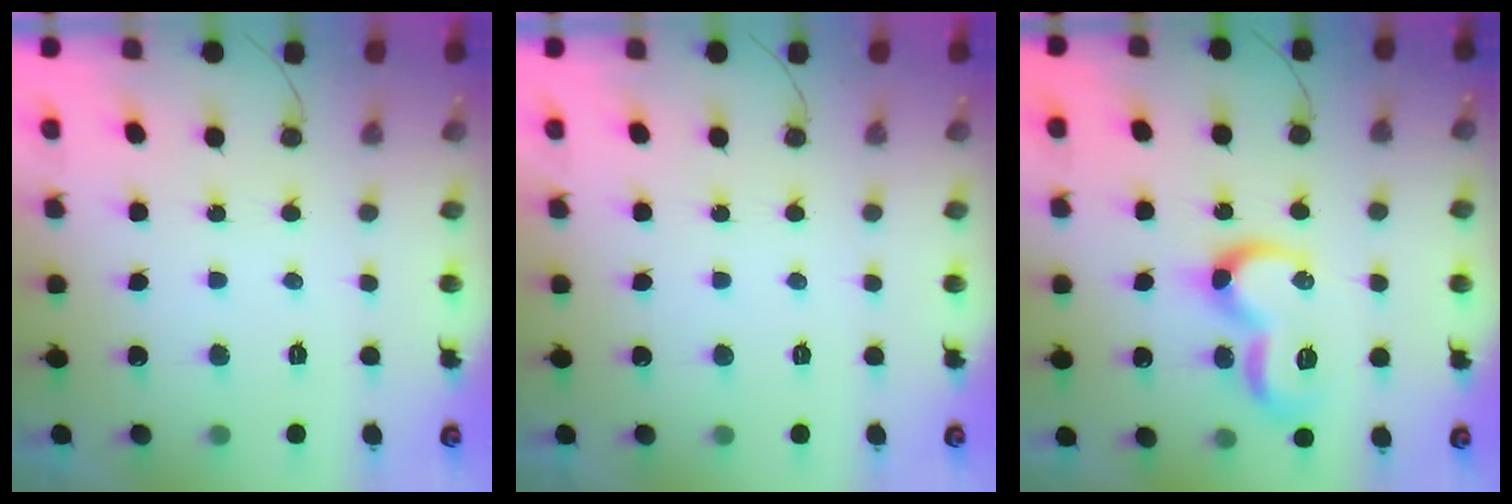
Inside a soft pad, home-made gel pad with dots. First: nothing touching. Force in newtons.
{"total": 1.9, "press": 1.9, "slide": 0.1}
{"total": 12.9, "press": 12.8, "slide": 1.1}